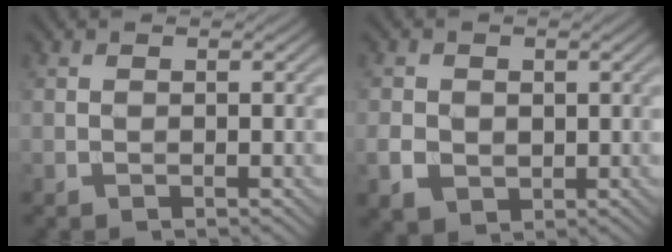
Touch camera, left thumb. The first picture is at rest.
{"total": 3.7, "force": [-0.3, 3.2, 1.8], "torque": [-0.047, -0.006, -0.005]}